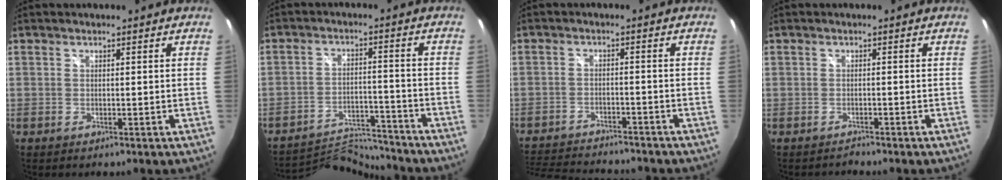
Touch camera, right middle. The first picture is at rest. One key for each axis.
{"total": 10.2, "fx": -10.2, "fy": -0.8, "fz": 0.3, "tx": -0.029, "ty": 0.007, "tz": -0.169}
{"total": 13.8, "fx": -12.4, "fy": 3.1, "fz": 5.3, "tx": -0.124, "ty": -0.014, "tz": -0.189}
{"total": 0.9, "fx": -0.5, "fy": -0.5, "fz": -0.5, "tx": 0.011, "ty": 0.001, "tz": -0.012}